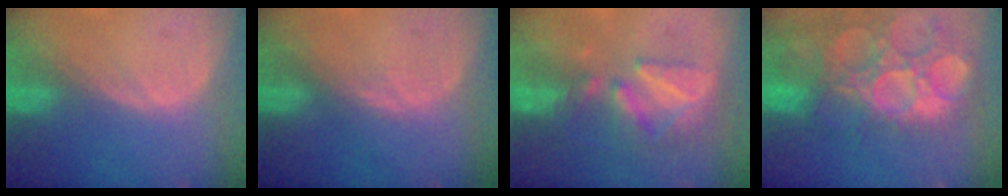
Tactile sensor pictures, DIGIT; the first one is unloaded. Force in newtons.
{"total": 0.5, "press": 0.5, "slide": 0.1}
{"total": 9.0, "press": 7.9, "slide": 4.4}
{"total": 15.4, "press": 12.6, "slide": 8.7}